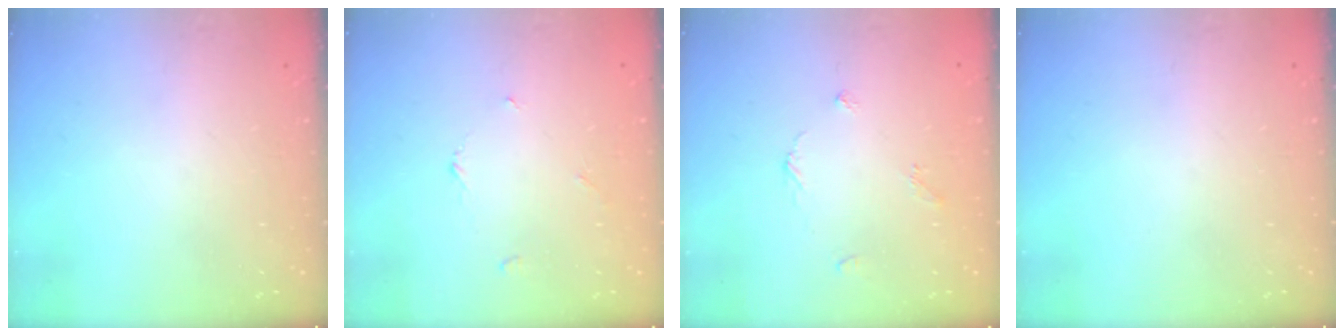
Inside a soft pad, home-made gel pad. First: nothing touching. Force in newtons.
{"total": 3.0, "press": 2.9, "slide": 0.4}
{"total": 2.9, "press": 2.9, "slide": 0.4}
{"total": 0.0}